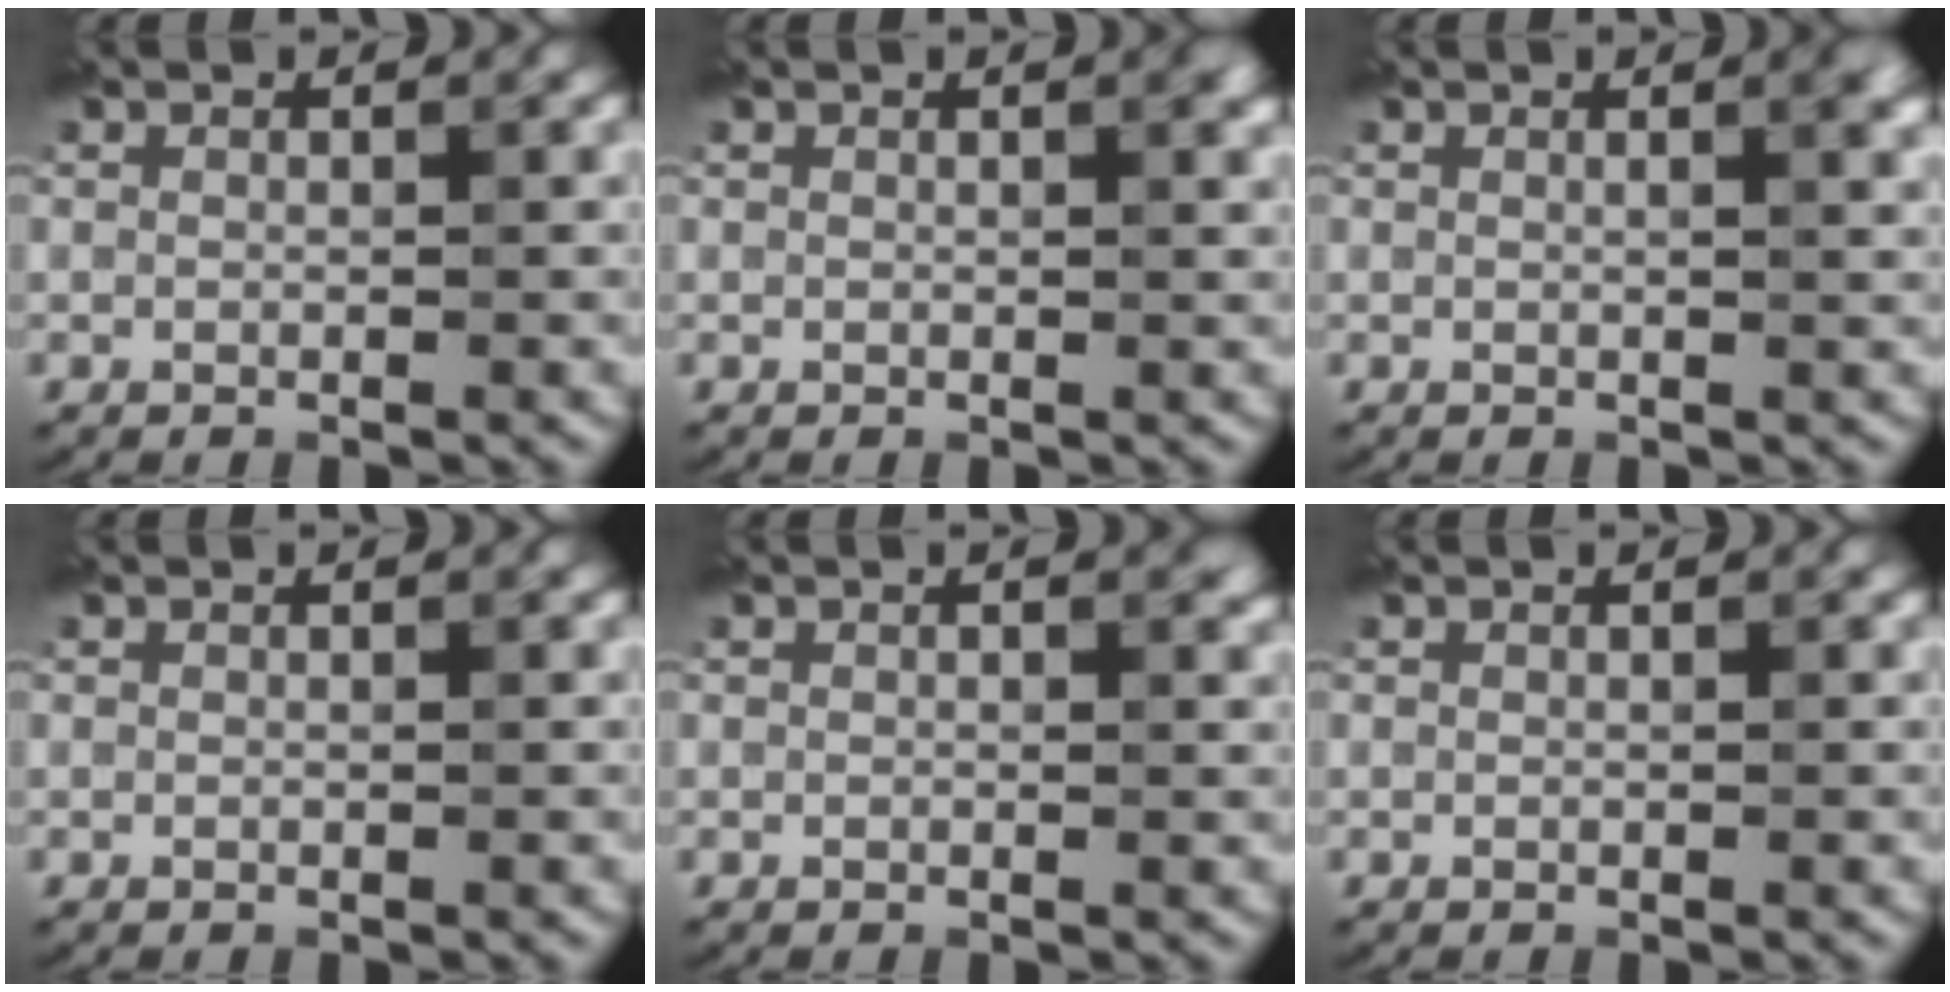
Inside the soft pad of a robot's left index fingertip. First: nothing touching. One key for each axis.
{"total": 1.3, "fx": 0.7, "fy": 0.3, "fz": 1.1, "tx": -0.012, "ty": 0.001, "tz": 0.009}
{"total": 2.9, "fx": 1.0, "fy": 1.1, "fz": 2.4, "tx": -0.012, "ty": 0.009, "tz": 0.005}
{"total": 0.0}
{"total": 0.9, "fx": 0.3, "fy": 0.5, "fz": 0.7, "tx": -0.007, "ty": -0.002, "tz": 0.003}
{"total": 0.0}